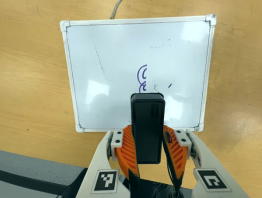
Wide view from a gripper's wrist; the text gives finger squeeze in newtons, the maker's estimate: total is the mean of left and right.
{"total": 7.5, "left": 6.3, "right": 8.8}